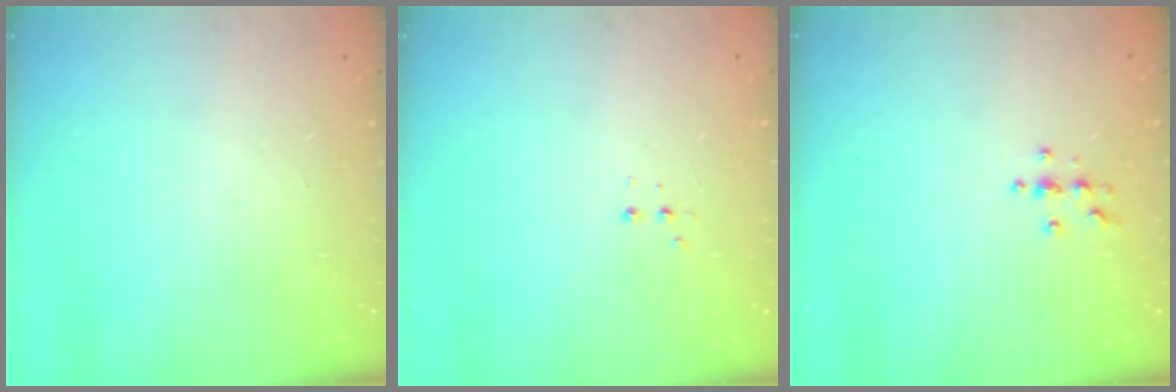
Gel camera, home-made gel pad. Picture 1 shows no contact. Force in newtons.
{"total": 3.0, "press": 2.9, "slide": 0.7}
{"total": 3.9, "press": 3.8, "slide": 0.4}